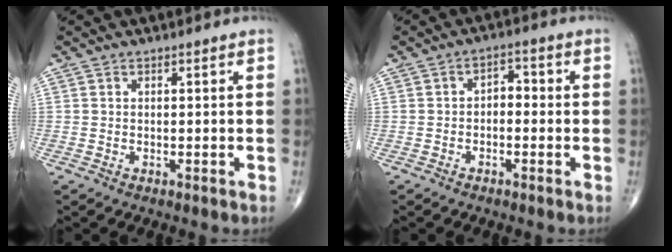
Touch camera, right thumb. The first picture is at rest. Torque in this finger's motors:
{"motor_torque": [-0.47, 0.09, -0.07, 0.09, 0.07]}